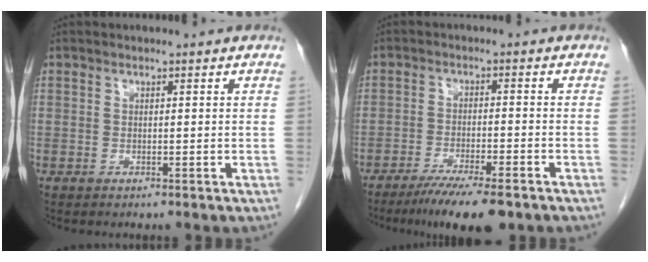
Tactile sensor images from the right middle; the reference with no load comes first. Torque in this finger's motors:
{"motor_torque": [1.16, -0.98, 0.36, 0.09]}